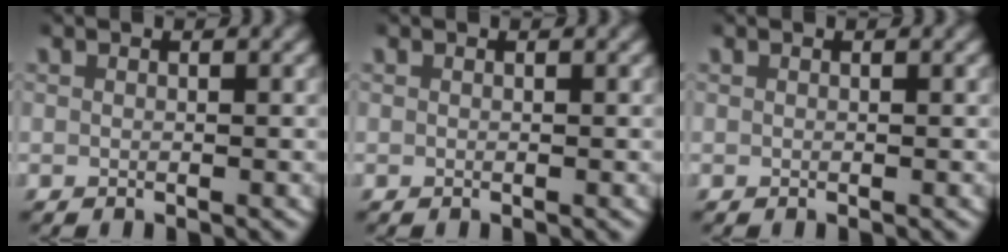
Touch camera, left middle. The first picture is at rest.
{"total": 0.0}
{"total": 0.0}